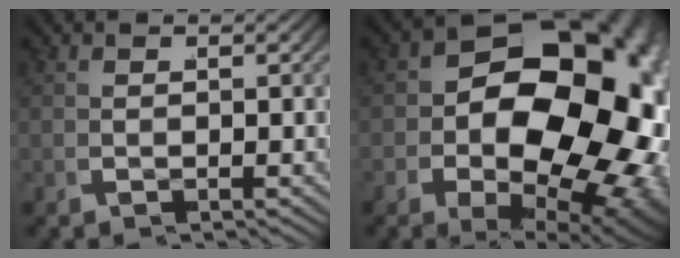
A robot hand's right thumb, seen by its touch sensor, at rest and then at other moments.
{"total": 25.3, "force": [-0.5, 16.2, 19.4], "torque": [-0.280, -0.066, 0.024]}